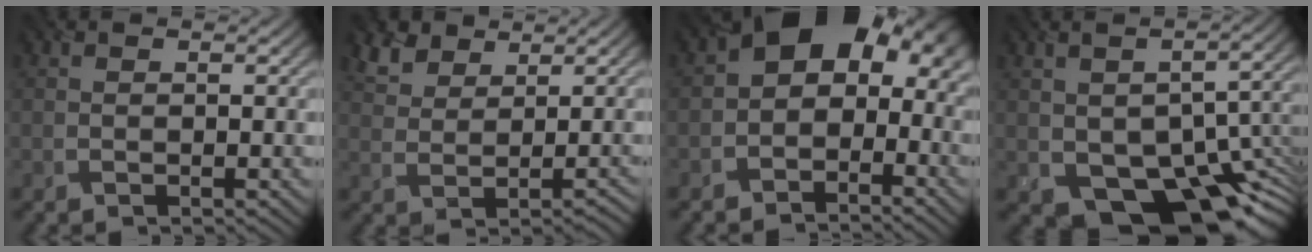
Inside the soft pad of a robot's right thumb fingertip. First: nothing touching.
{"total": 4.2, "force": [3.1, 2.2, 1.9], "torque": [-0.045, 0.006, 0.058]}
{"total": 11.5, "force": [-0.1, 8.0, 8.3], "torque": [-0.107, 0.004, -0.017]}
{"total": 15.3, "force": [-5.8, 9.2, 10.7], "torque": [-0.159, -0.027, -0.072]}